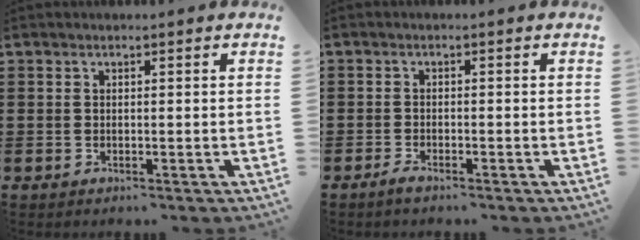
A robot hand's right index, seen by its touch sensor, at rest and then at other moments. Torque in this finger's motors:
{"motor_torque": [-0.14, 0.20, -0.02, 0.00]}